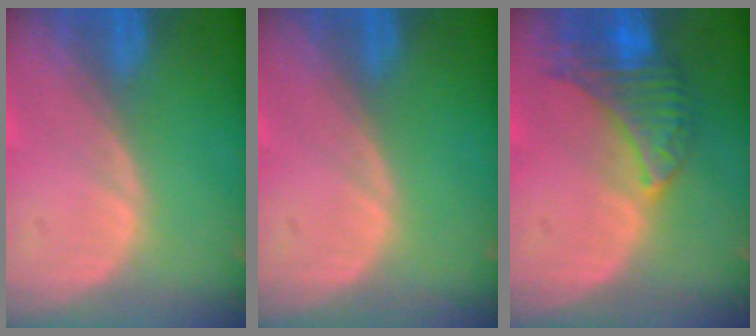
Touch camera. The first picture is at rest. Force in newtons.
{"total": 0.0}
{"total": 7.2, "press": 7.0, "slide": 1.6}